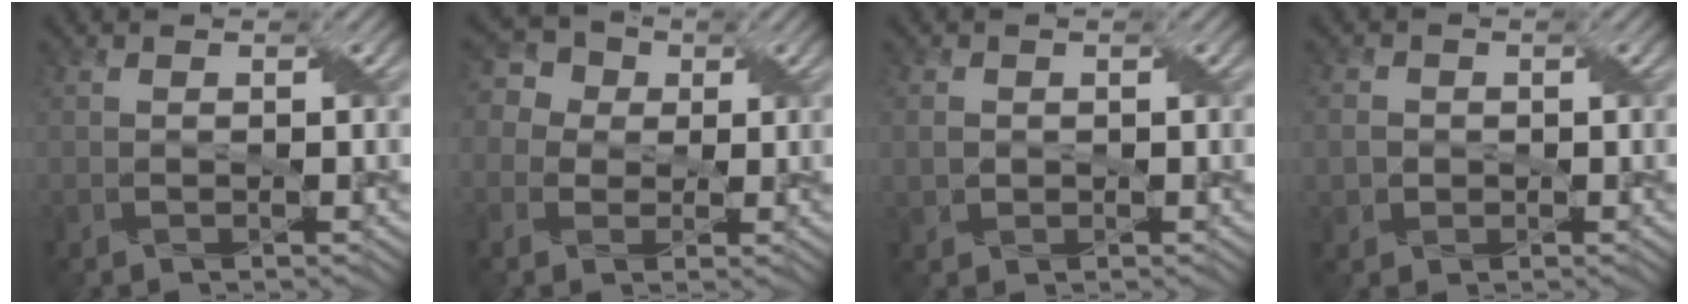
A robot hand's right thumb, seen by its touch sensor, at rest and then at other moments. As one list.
[{"total": 6.3, "force": [1.3, 5.5, 2.8], "torque": [-0.096, 0.026, 0.005]}, {"total": 1.7, "force": [0.1, 1.5, 0.6], "torque": [-0.022, -0.002, 0.001]}, {"total": 2.8, "force": [-0.1, 2.7, 0.8], "torque": [-0.023, 0.002, -0.010]}]